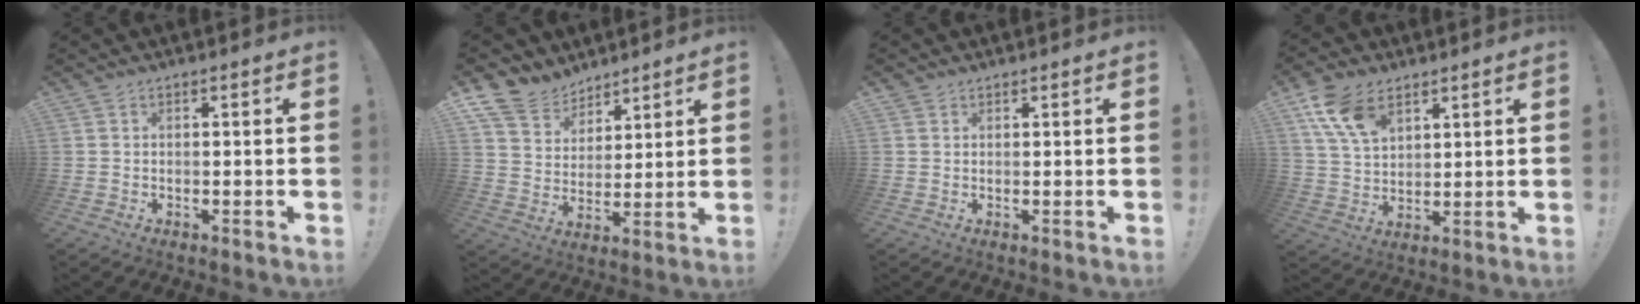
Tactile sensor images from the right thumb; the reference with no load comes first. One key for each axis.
{"total": 11.2, "fx": 8.8, "fy": 6.5, "fz": 2.1, "tx": -0.052, "ty": -0.071, "tz": 0.174}
{"total": 1.0, "fx": 0.9, "fy": 0.5, "fz": 0.0, "tx": 0.006, "ty": -0.004, "tz": 0.016}
{"total": 12.2, "fx": 7.0, "fy": 7.2, "fz": 6.8, "tx": -0.122, "ty": -0.024, "tz": 0.139}